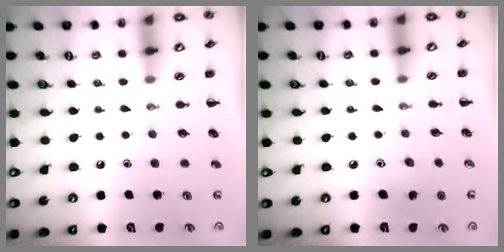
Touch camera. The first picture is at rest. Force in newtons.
{"total": 3.2, "press": 3.0, "slide": 1.0}